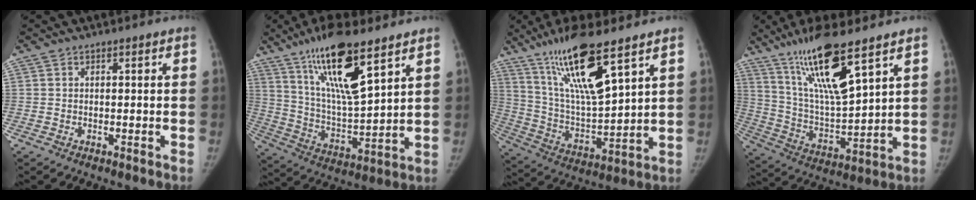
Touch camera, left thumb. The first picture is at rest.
{"total": 18.0, "force": [10.9, 4.2, 13.6], "torque": [-0.236, -0.054, 0.211]}
{"total": 18.6, "force": [11.4, 3.6, 14.2], "torque": [-0.253, -0.056, 0.224]}
{"total": 17.7, "force": [11.1, 3.2, 13.4], "torque": [-0.239, -0.057, 0.219]}